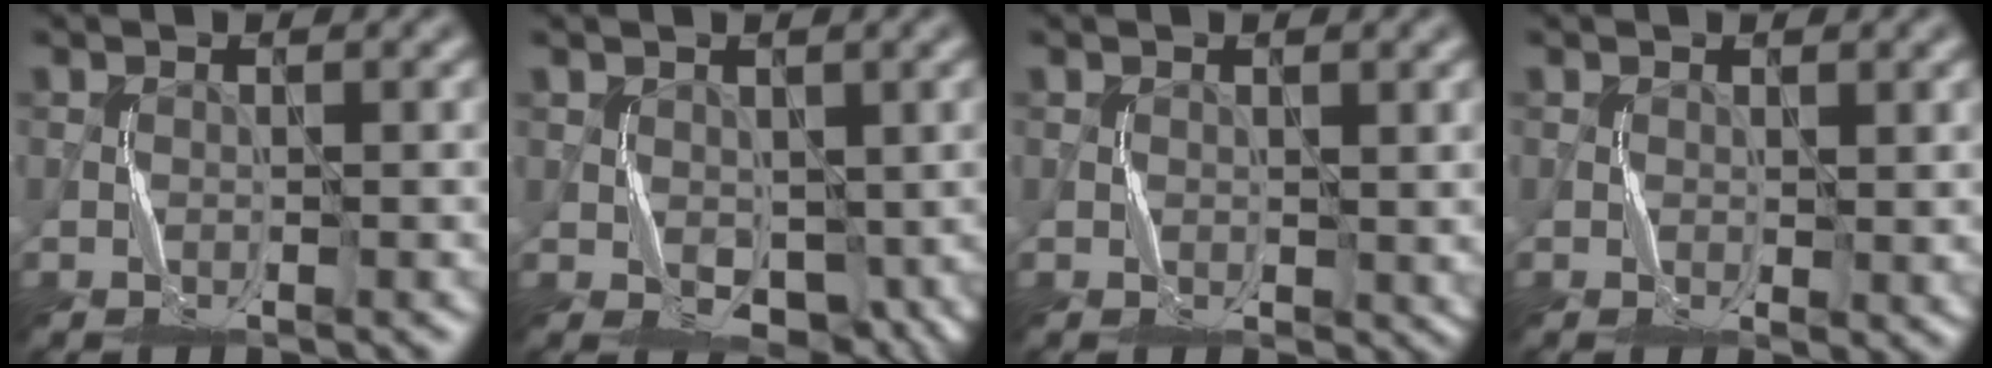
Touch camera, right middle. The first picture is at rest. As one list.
[{"total": 4.1, "force": [-0.1, 3.1, 2.8], "torque": [-0.042, -0.011, 0.005]}, {"total": 1.2, "force": [0.3, 0.9, 0.7], "torque": [-0.006, -0.002, 0.009]}, {"total": 1.4, "force": [0.3, 0.6, 1.3], "torque": [-0.016, -0.002, 0.007]}]